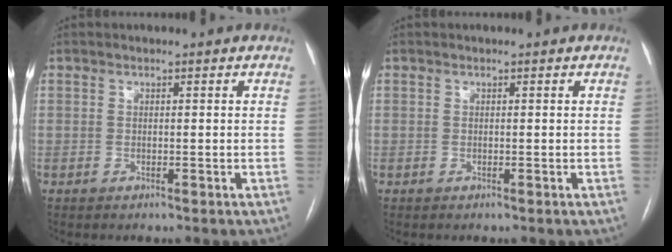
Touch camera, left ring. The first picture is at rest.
{"total": 0.0}